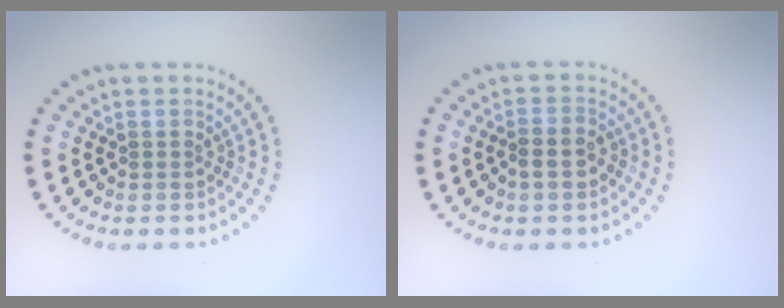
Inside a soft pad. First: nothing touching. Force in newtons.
{"total": 1.9, "press": 1.8, "slide": 0.4}